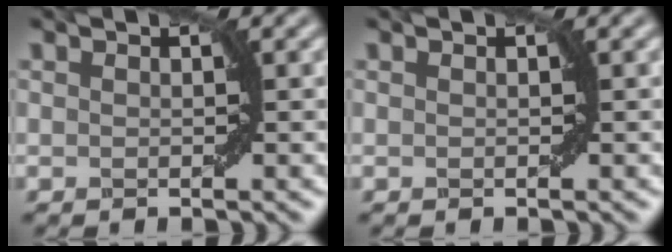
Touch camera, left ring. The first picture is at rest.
{"total": 0.0}